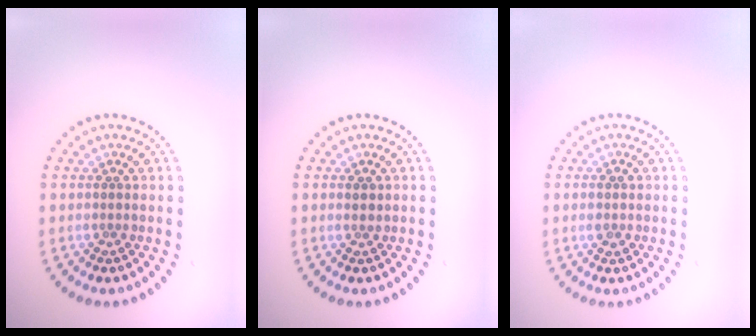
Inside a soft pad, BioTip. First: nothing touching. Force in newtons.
{"total": 0.9, "press": 0.8, "slide": 0.4}
{"total": 1.6, "press": 1.6, "slide": 0.1}